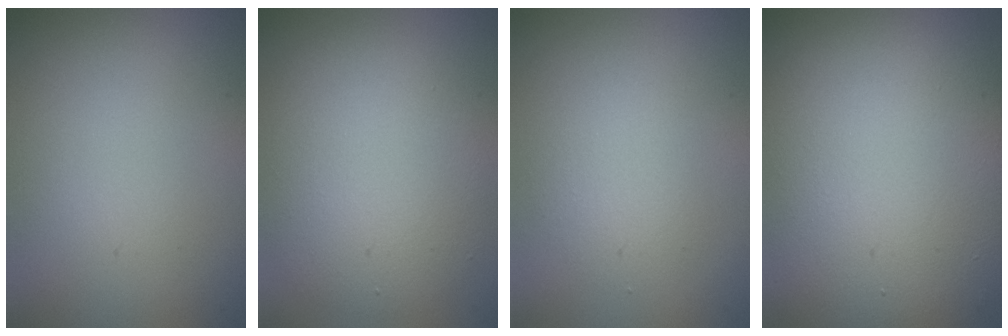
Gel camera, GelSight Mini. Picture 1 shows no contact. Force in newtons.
{"total": 5.6, "press": 5.6, "slide": 0.2}
{"total": 1.9, "press": 1.9, "slide": 0.0}
{"total": 13.5, "press": 13.5, "slide": 0.8}